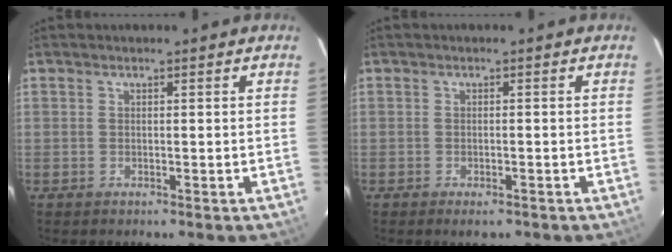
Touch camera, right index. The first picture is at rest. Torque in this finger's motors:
{"motor_torque": [-0.08, -0.12, 0.13, 0.02]}